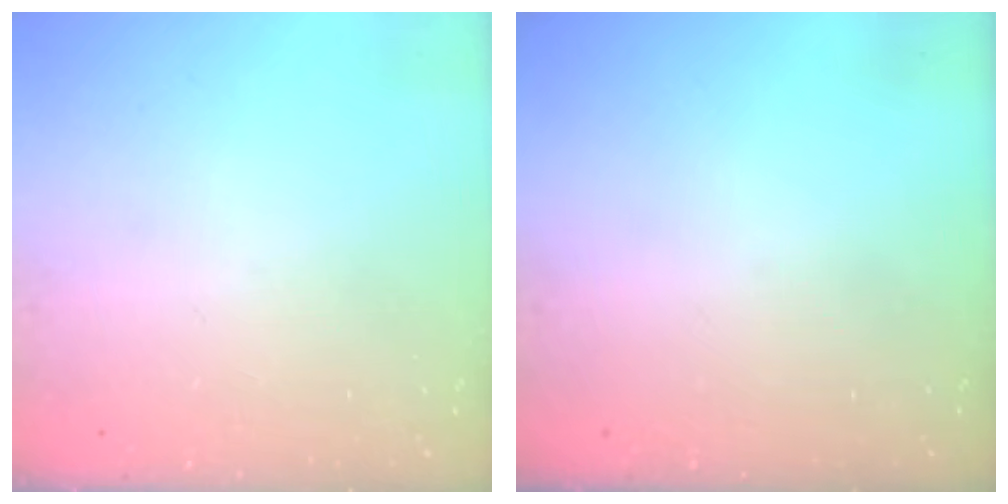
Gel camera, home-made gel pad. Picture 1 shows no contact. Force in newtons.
{"total": 0.0}